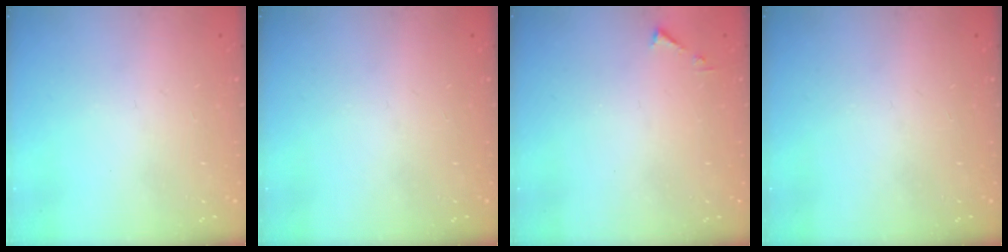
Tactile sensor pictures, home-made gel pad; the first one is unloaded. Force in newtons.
{"total": 0.0}
{"total": 3.2, "press": 3.2, "slide": 0.4}
{"total": 0.0}